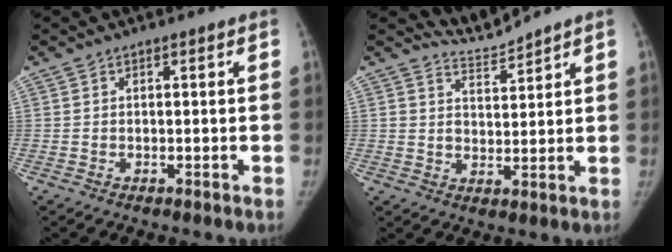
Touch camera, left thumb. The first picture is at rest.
{"total": 4.1, "force": [4.0, -0.6, -1.0], "torque": [0.026, -0.035, 0.081]}